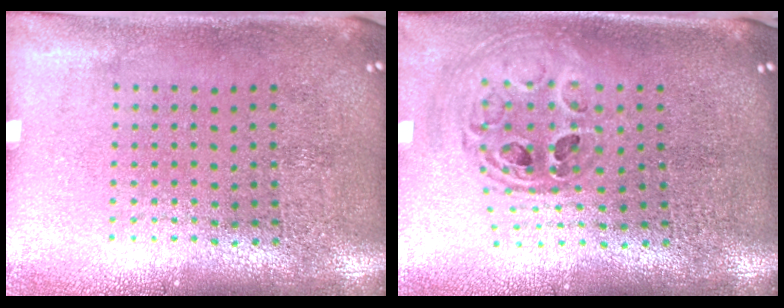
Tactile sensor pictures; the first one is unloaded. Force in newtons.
{"total": 1.0, "press": 1.0, "slide": 0.2}